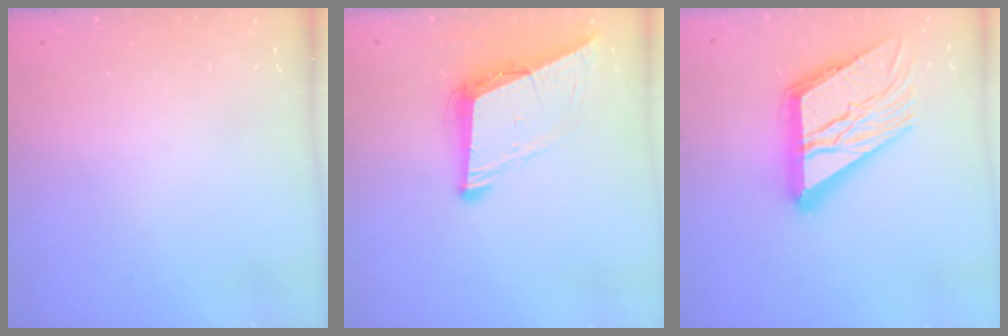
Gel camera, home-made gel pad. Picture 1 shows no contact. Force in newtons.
{"total": 9.0, "press": 8.2, "slide": 3.7}
{"total": 22.5, "press": 22.3, "slide": 2.7}